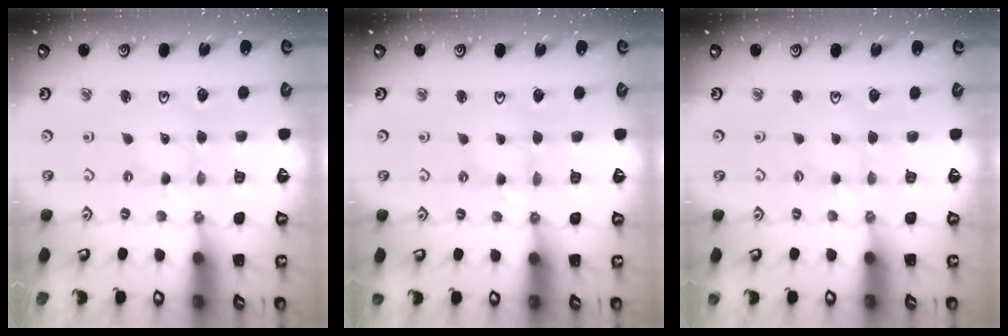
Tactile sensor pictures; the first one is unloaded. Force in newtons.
{"total": 2.6, "press": 2.6, "slide": 0.4}
{"total": 1.7, "press": 1.6, "slide": 0.3}